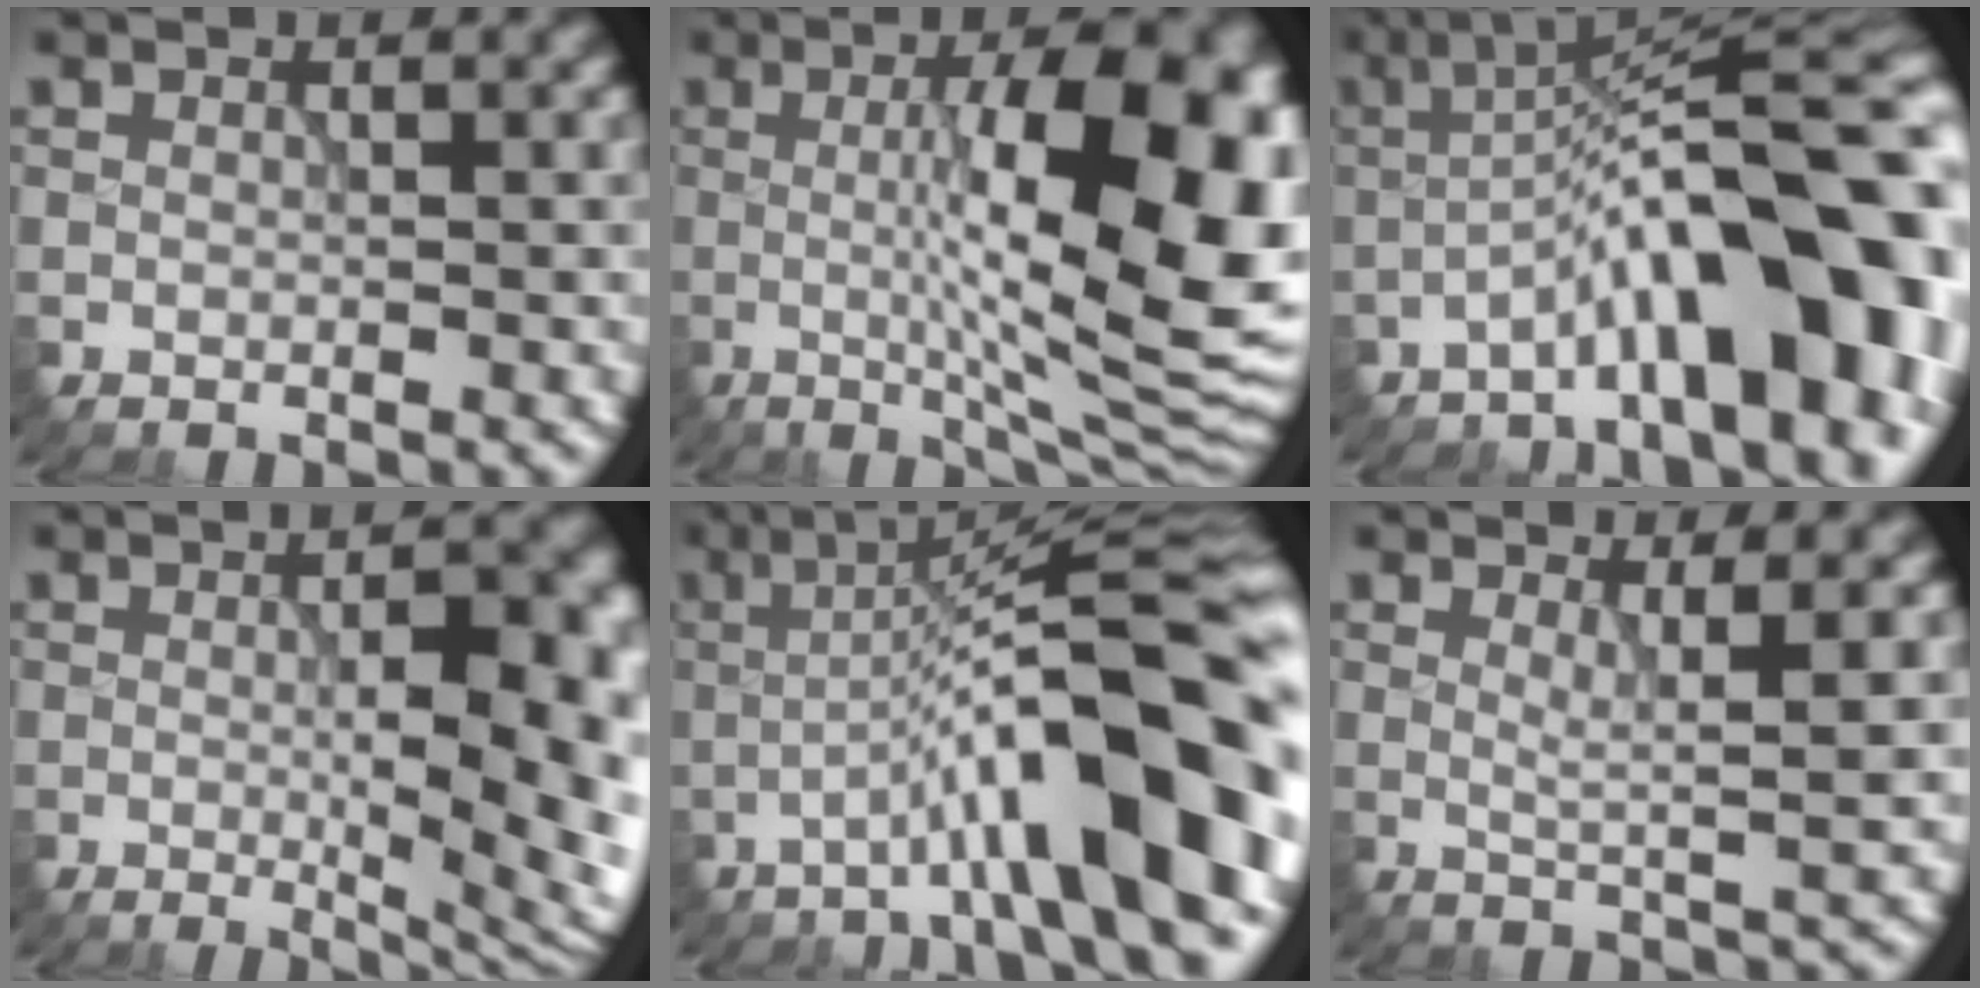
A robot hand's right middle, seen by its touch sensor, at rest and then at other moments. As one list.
[{"total": 16.5, "force": [0.6, 5.0, 15.7], "torque": [-0.207, 0.011, 0.004]}, {"total": 12.6, "force": [-4.6, 3.4, 11.2], "torque": [-0.162, 0.022, -0.072]}, {"total": 11.0, "force": [-0.2, 3.7, 10.4], "torque": [-0.110, -0.009, -0.002]}, {"total": 12.5, "force": [-3.3, 1.9, 11.9], "torque": [-0.176, 0.022, -0.052]}, {"total": 2.6, "force": [1.1, 0.1, 2.3], "torque": [-0.037, -0.007, 0.016]}]